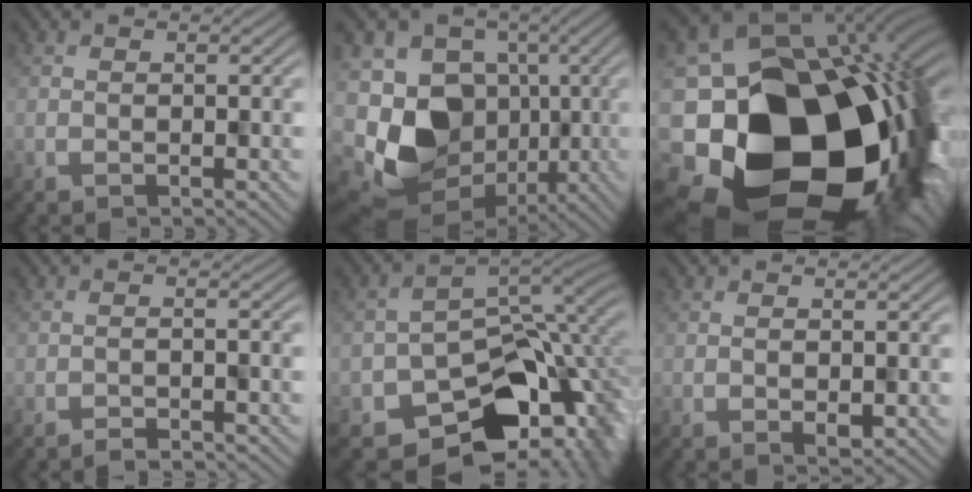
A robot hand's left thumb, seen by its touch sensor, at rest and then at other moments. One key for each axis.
{"total": 11.6, "fx": -2.7, "fy": 10.1, "fz": 5.1, "tx": -0.099, "ty": -0.024, "tz": -0.048}
{"total": 21.2, "fx": -5.6, "fy": 16.5, "fz": 12.1, "tx": -0.227, "ty": -0.050, "tz": -0.058}
{"total": 1.9, "fx": -1.8, "fy": -0.1, "fz": -0.4, "tx": 0.009, "ty": 0.007, "tz": -0.034}
{"total": 10.3, "fx": -5.1, "fy": 7.5, "fz": 4.8, "tx": -0.052, "ty": -0.039, "tz": -0.080}
{"total": 1.5, "fx": -0.4, "fy": 0.8, "fz": 1.2, "tx": -0.017, "ty": -0.003, "tz": 0.000}